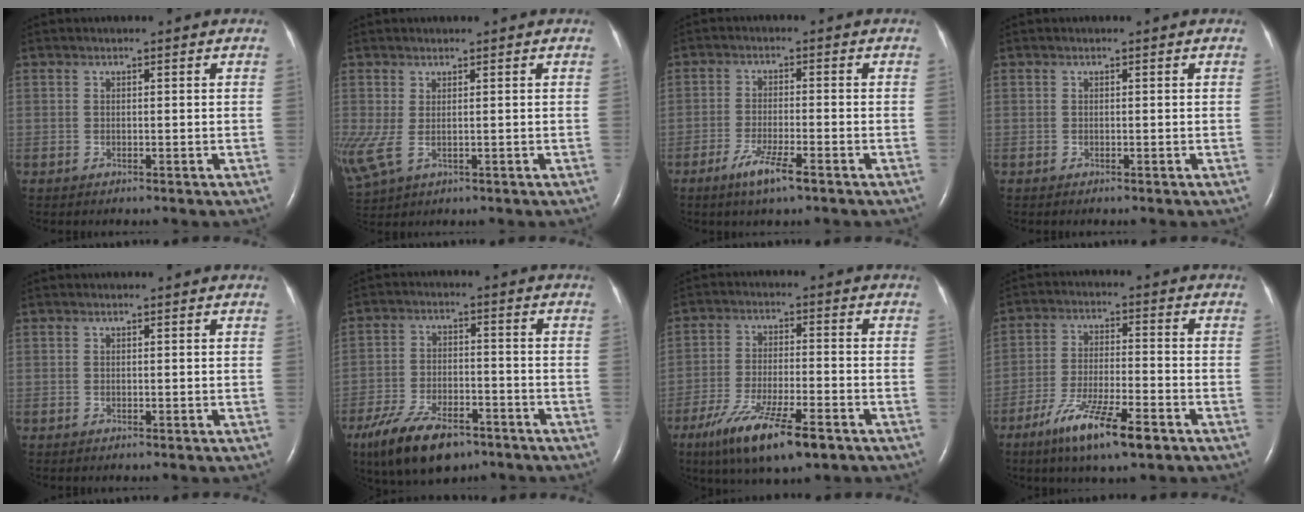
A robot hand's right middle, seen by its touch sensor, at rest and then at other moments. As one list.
[{"total": 5.7, "force": [-0.6, 2.7, 5.0], "torque": [-0.130, -0.005, 0.000]}, {"total": 5.2, "force": [-3.2, 0.3, 4.1], "torque": [-0.081, -0.009, -0.060]}, {"total": 0.0}, {"total": 0.0}, {"total": 12.3, "force": [-8.5, 4.9, 7.5], "torque": [-0.145, -0.014, -0.147]}, {"total": 12.5, "force": [-7.7, 2.2, 9.5], "torque": [-0.174, -0.027, -0.129]}, {"total": 11.1, "force": [-6.7, 1.5, 8.7], "torque": [-0.162, -0.022, -0.116]}]